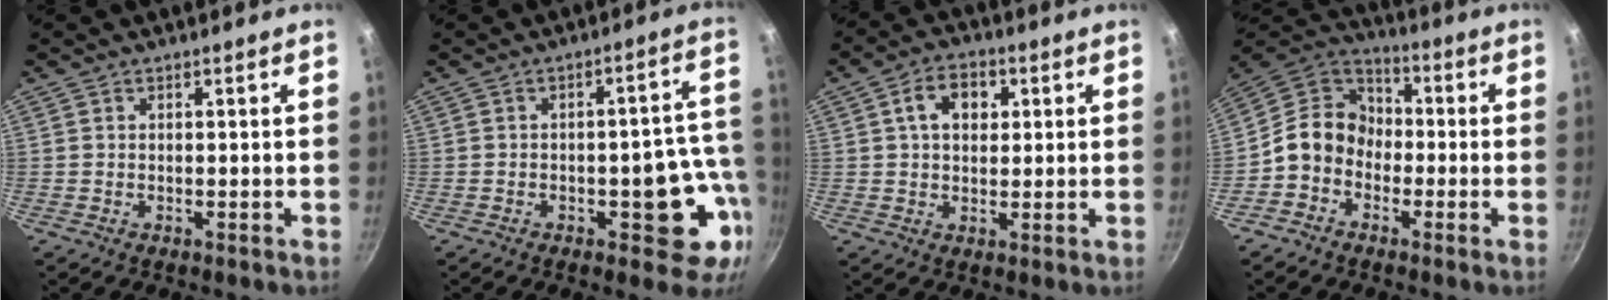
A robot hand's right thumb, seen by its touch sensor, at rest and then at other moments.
{"total": 11.9, "force": [-3.7, 5.6, 9.8], "torque": [-0.055, 0.034, -0.044]}
{"total": 7.5, "force": [2.0, 5.2, 5.0], "torque": [-0.061, 0.008, 0.027]}
{"total": 11.1, "force": [-2.7, 9.2, 5.5], "torque": [-0.058, 0.048, -0.078]}